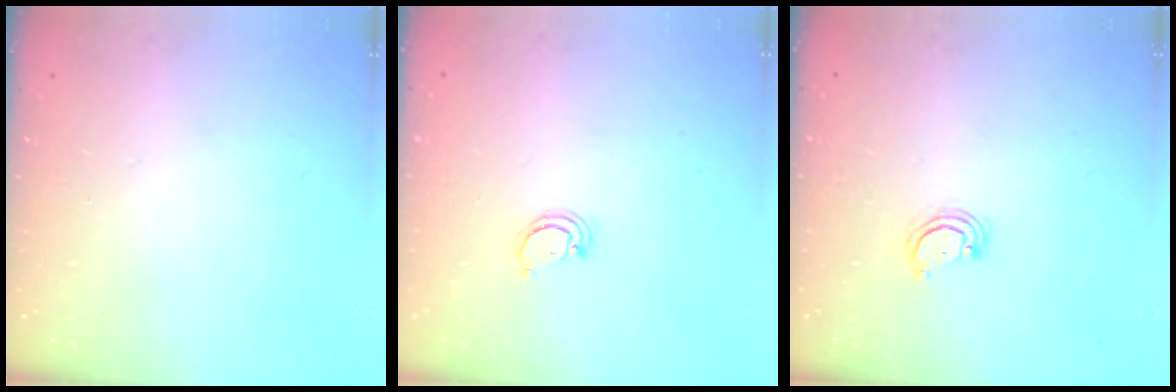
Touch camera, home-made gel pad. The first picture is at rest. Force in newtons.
{"total": 2.4, "press": 2.4, "slide": 0.2}
{"total": 3.3, "press": 3.3, "slide": 0.4}